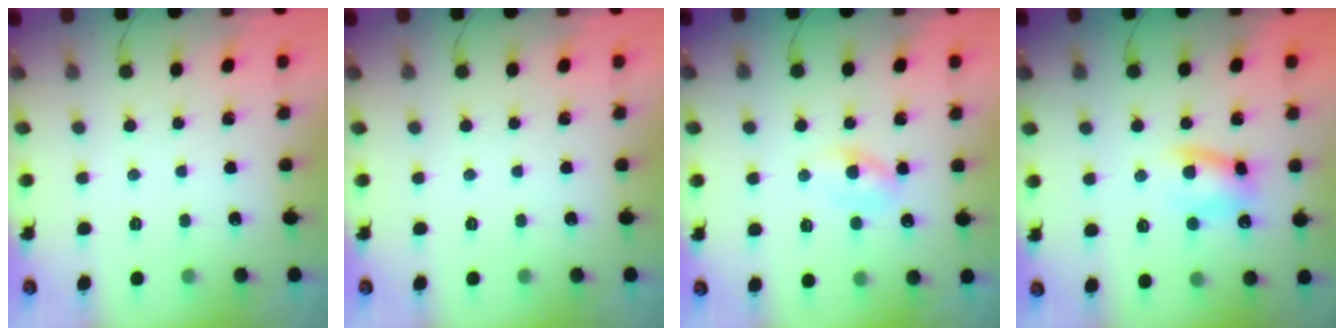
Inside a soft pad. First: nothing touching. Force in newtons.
{"total": 0.0}
{"total": 2.7, "press": 2.5, "slide": 0.9}
{"total": 8.3, "press": 8.2, "slide": 1.4}